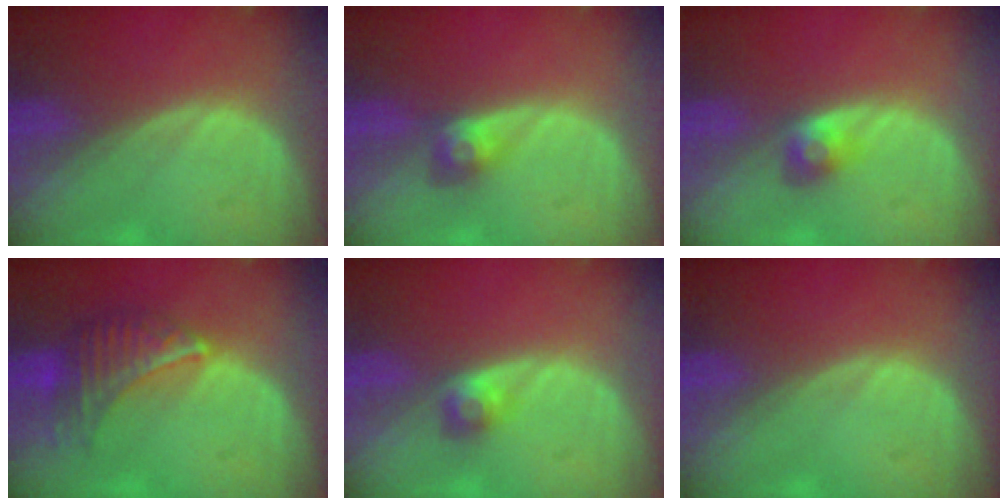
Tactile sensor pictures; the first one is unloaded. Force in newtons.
{"total": 3.0, "press": 2.6, "slide": 1.5}
{"total": 2.8, "press": 2.5, "slide": 1.2}
{"total": 6.9, "press": 6.7, "slide": 1.6}
{"total": 2.5, "press": 2.3, "slide": 1.0}
{"total": 0.0}